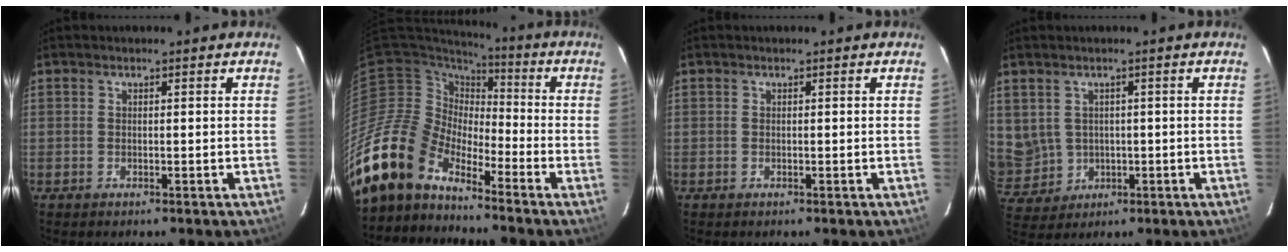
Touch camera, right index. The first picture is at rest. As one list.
[{"total": 14.6, "force": [-12.4, 6.2, 4.4], "torque": [-0.096, -0.005, -0.247]}, {"total": 0.0}, {"total": 8.3, "force": [1.1, 7.7, 3.0], "torque": [-0.083, 0.006, 0.050]}]